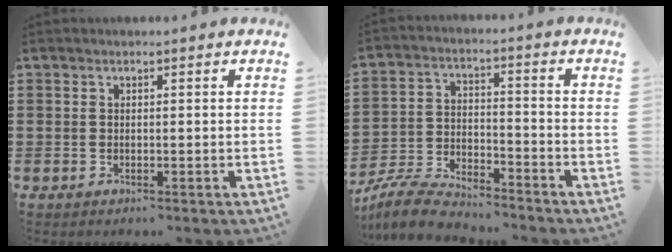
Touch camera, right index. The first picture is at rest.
{"total": 7.1, "force": [-6.9, 0.9, 1.7], "torque": [-0.041, 0.009, -0.134]}